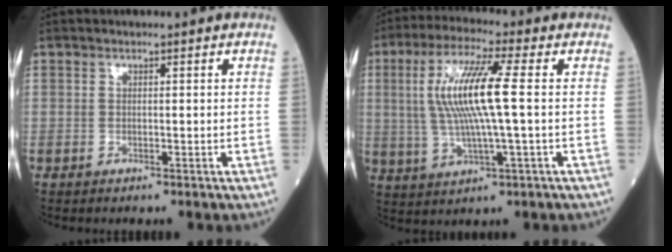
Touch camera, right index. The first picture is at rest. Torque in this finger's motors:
{"motor_torque": [0.78, 0.29, 0.48, 0.21]}